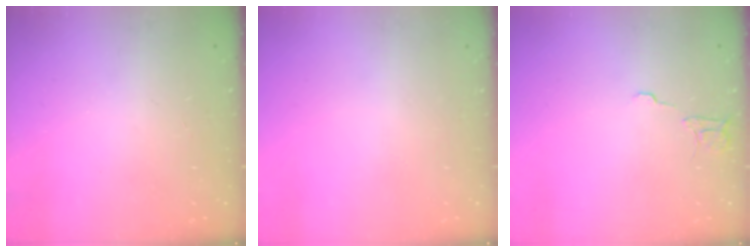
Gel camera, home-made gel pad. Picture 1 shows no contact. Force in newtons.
{"total": 0.0}
{"total": 5.7, "press": 5.7, "slide": 0.2}